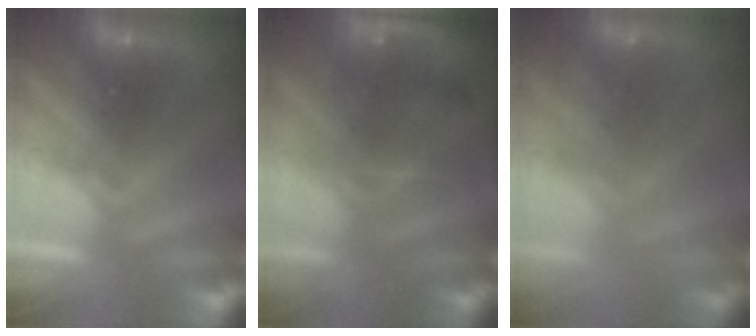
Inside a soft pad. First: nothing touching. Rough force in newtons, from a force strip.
{"total": 13.2}
{"total": 7.5}